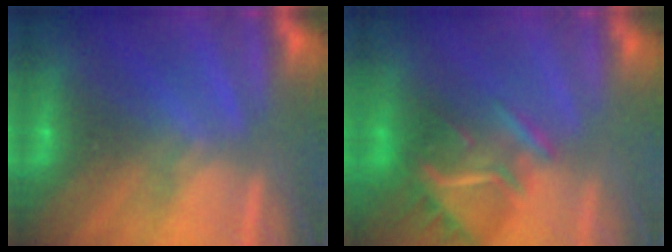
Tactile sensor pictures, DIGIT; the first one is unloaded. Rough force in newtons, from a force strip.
{"total": 8.4}